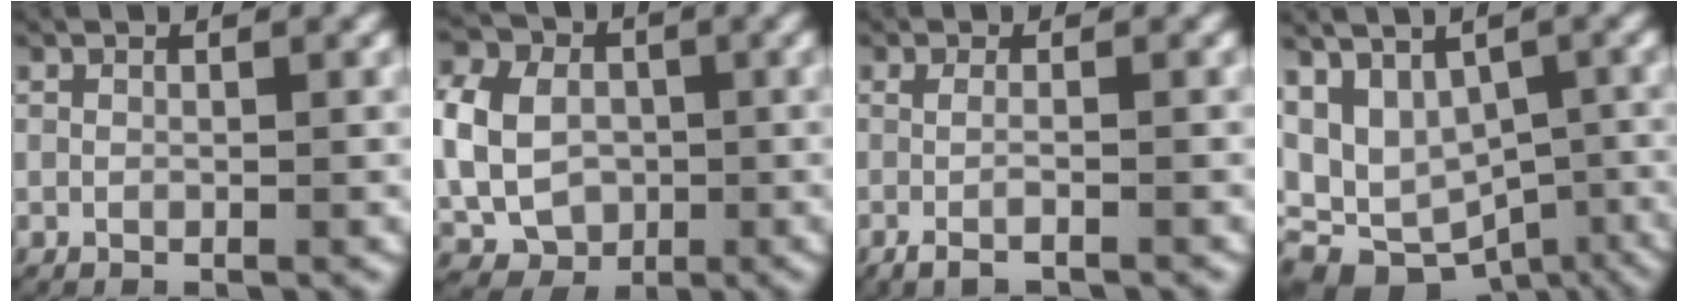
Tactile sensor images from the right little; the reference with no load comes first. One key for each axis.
{"total": 9.9, "fx": -1.7, "fy": 8.7, "fz": 4.5, "tx": -0.099, "ty": -0.033, "tz": -0.024}
{"total": 2.1, "fx": -1.5, "fy": 0.2, "fz": 1.5, "tx": -0.040, "ty": -0.006, "tz": -0.023}
{"total": 12.1, "fx": -3.7, "fy": 9.7, "fz": 6.2, "tx": -0.130, "ty": -0.047, "tz": -0.050}